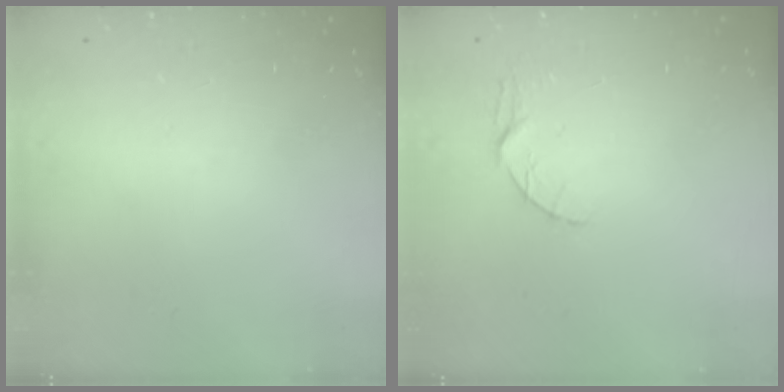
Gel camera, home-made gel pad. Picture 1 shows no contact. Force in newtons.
{"total": 3.4, "press": 3.3, "slide": 0.5}